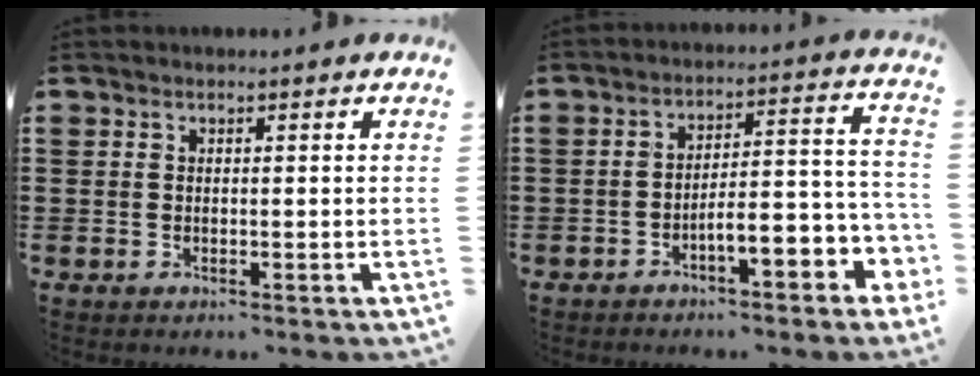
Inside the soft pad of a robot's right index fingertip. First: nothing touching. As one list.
[{"total": 5.4, "force": [-3.2, 1.2, 4.2], "torque": [-0.068, -0.017, -0.065]}]